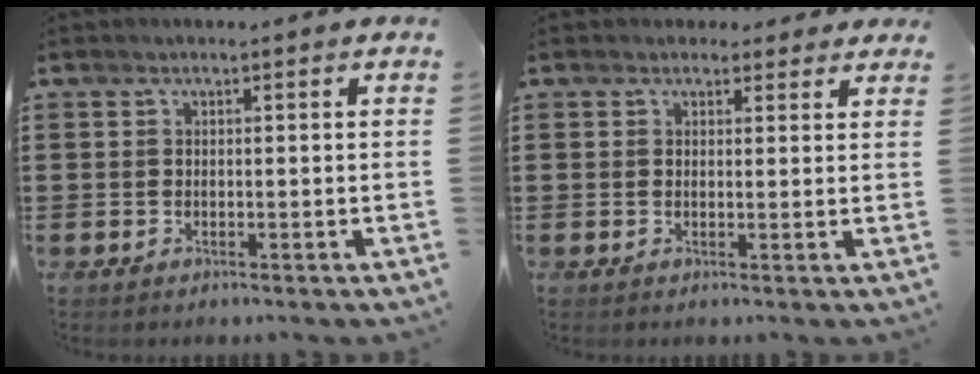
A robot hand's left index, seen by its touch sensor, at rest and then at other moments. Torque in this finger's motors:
{"motor_torque": [2.14, 0.00, 0.17, 0.04]}